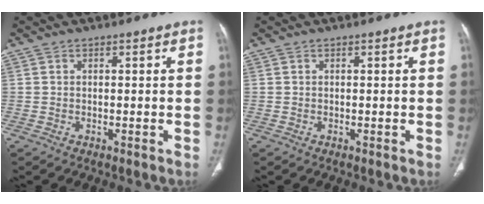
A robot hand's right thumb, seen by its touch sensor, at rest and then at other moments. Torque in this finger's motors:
{"motor_torque": [0.02, 0.03, 0.00, 0.01, 0.00]}